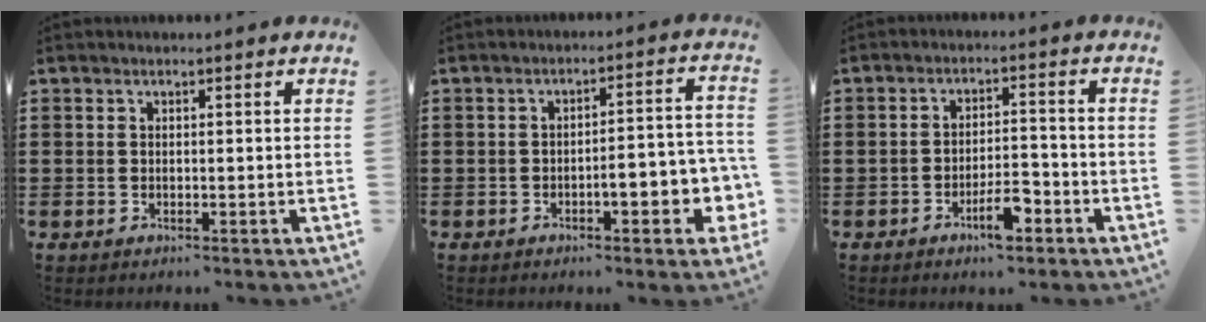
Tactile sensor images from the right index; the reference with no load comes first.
{"total": 5.2, "force": [-2.1, 1.4, 4.5], "torque": [-0.060, -0.005, -0.042]}
{"total": 5.6, "force": [-3.2, 1.7, 4.3], "torque": [-0.080, 0.005, -0.060]}